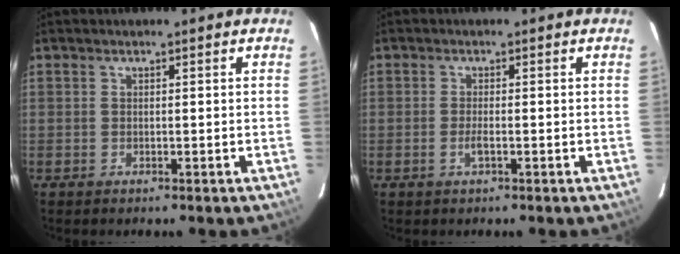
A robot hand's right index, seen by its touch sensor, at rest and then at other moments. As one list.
[{"total": 1.6, "force": [-0.8, 0.3, 1.4], "torque": [-0.029, -0.003, -0.014]}]